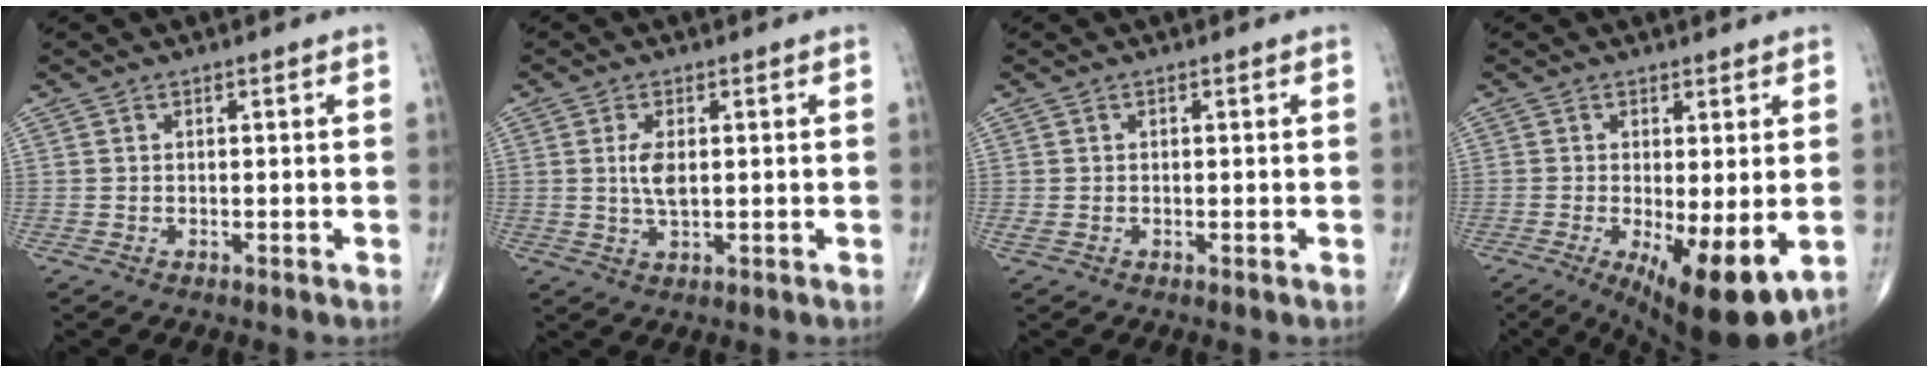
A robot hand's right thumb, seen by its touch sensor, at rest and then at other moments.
{"total": 4.1, "force": [0.6, 1.7, 3.6], "torque": [-0.075, -0.007, 0.013]}
{"total": 1.0, "force": [-0.2, 0.4, 0.9], "torque": [-0.024, -0.004, -0.005]}
{"total": 12.4, "force": [-3.2, 3.7, 11.3], "torque": [-0.169, -0.026, -0.037]}